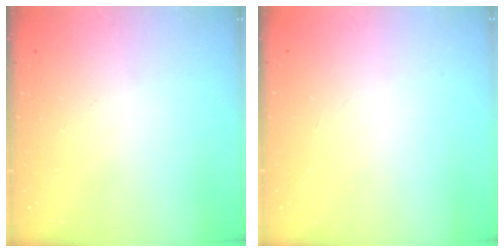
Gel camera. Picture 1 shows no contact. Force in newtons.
{"total": 1.6, "press": 1.6, "slide": 0.1}